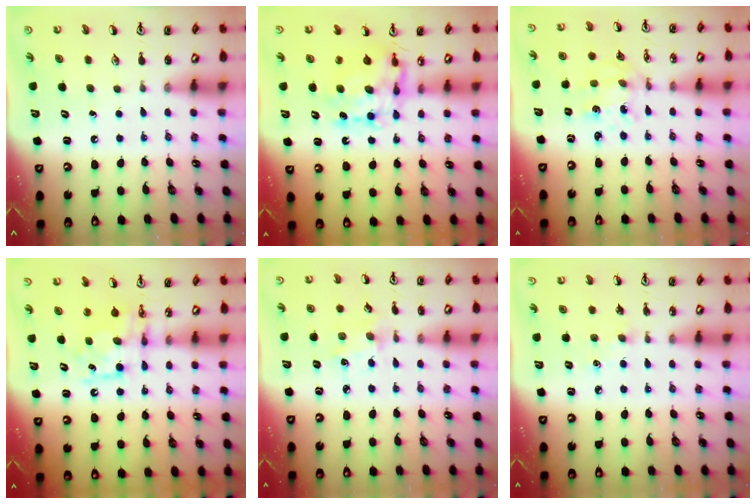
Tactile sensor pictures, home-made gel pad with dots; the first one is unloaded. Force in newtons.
{"total": 9.7, "press": 9.7, "slide": 0.8}
{"total": 2.6, "press": 2.4, "slide": 0.9}
{"total": 8.1, "press": 8.1, "slide": 0.4}
{"total": 2.6, "press": 2.6, "slide": 0.4}
{"total": 2.0, "press": 2.0, "slide": 0.3}